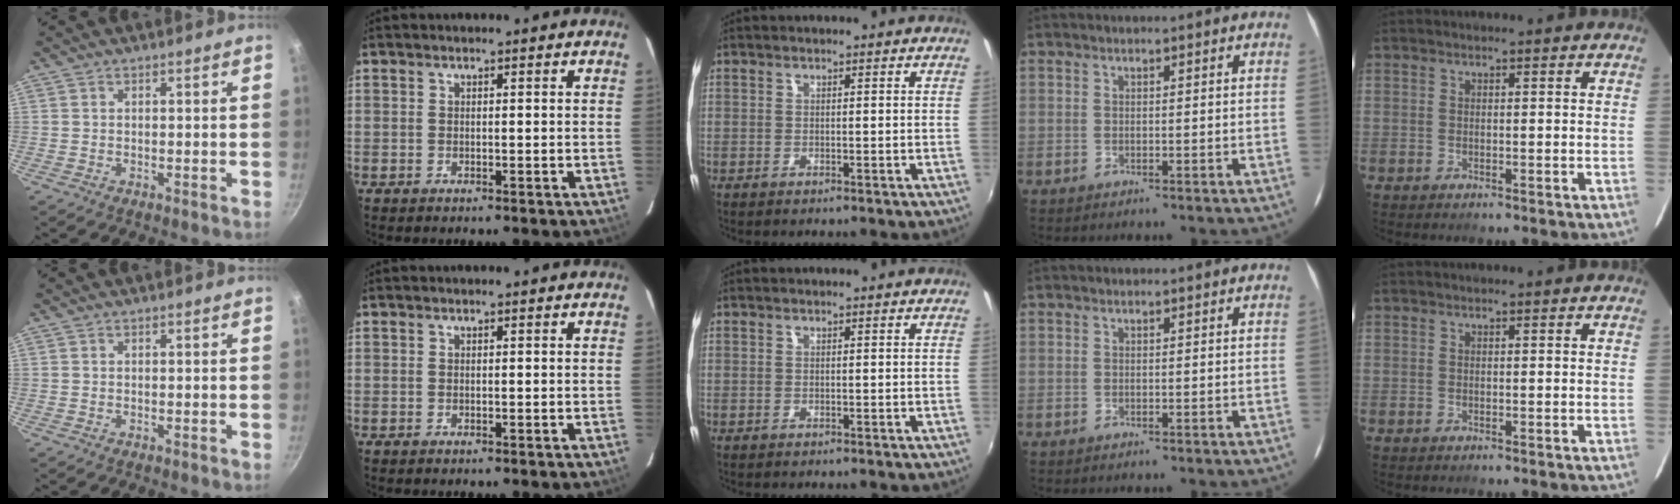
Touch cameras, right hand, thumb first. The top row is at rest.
{}